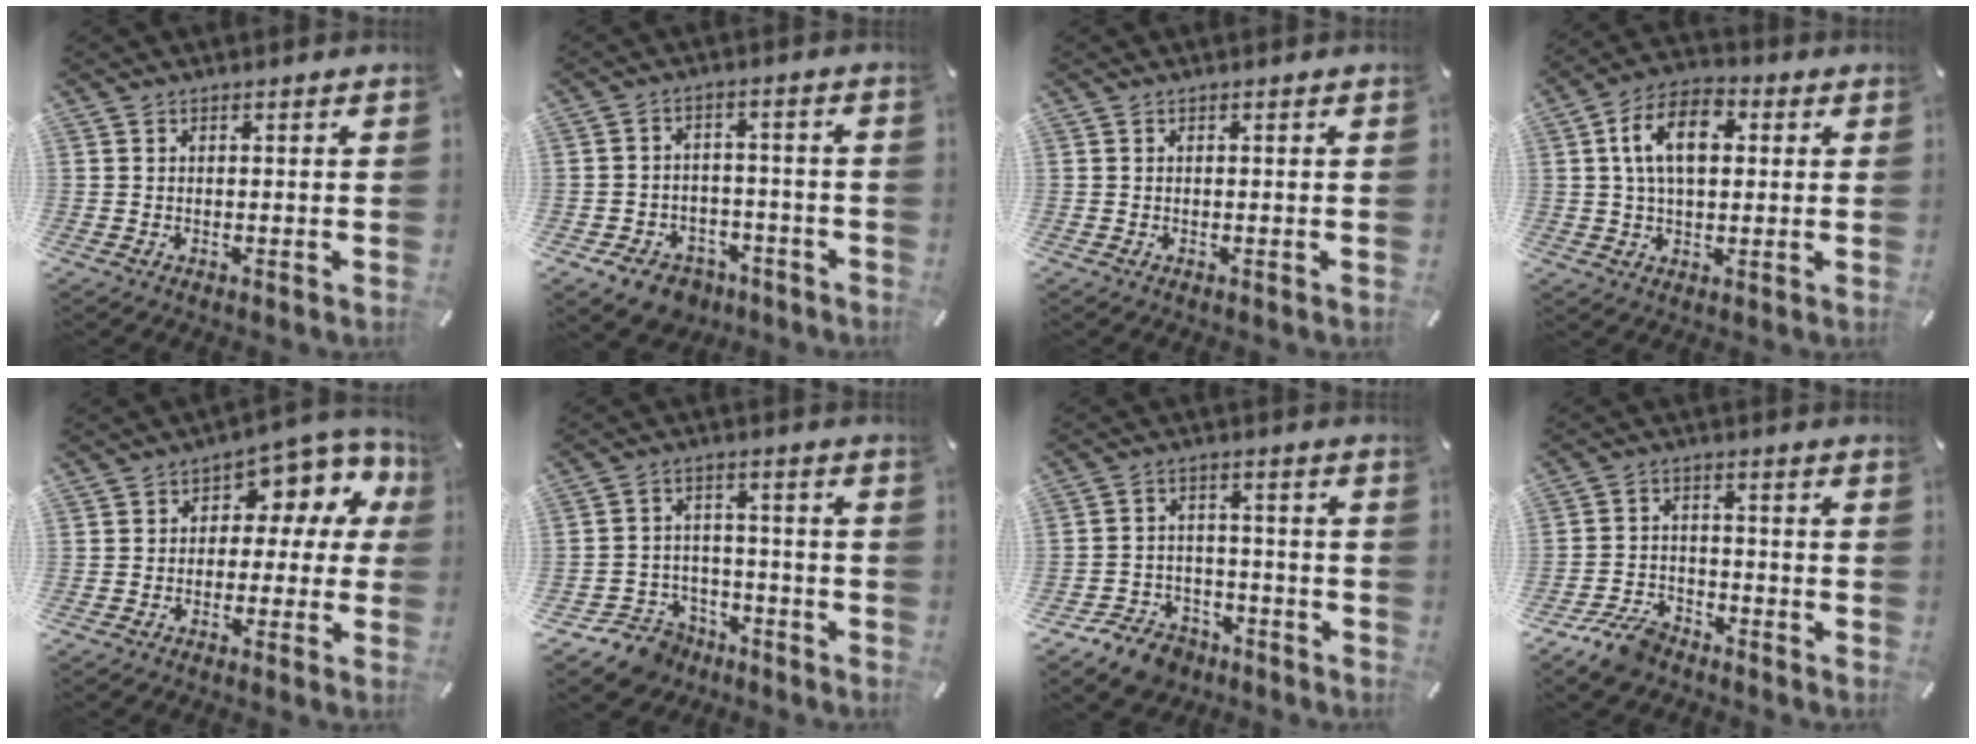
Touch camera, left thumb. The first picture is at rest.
{"total": 7.8, "force": [-5.2, 5.2, 2.7], "torque": [-0.043, 0.043, -0.089]}
{"total": 0.0}
{"total": 11.7, "force": [2.4, 7.2, 8.9], "torque": [-0.161, 0.008, 0.041]}
{"total": 6.9, "force": [1.8, 5.2, 4.2], "torque": [-0.048, -0.018, 0.028]}
{"total": 8.9, "force": [-6.4, 5.8, 2.0], "torque": [-0.042, 0.040, -0.118]}
{"total": 8.6, "force": [-6.8, 4.8, 2.2], "torque": [-0.026, 0.052, -0.124]}
{"total": 7.8, "force": [-6.2, 3.8, 2.9], "torque": [-0.058, 0.035, -0.117]}